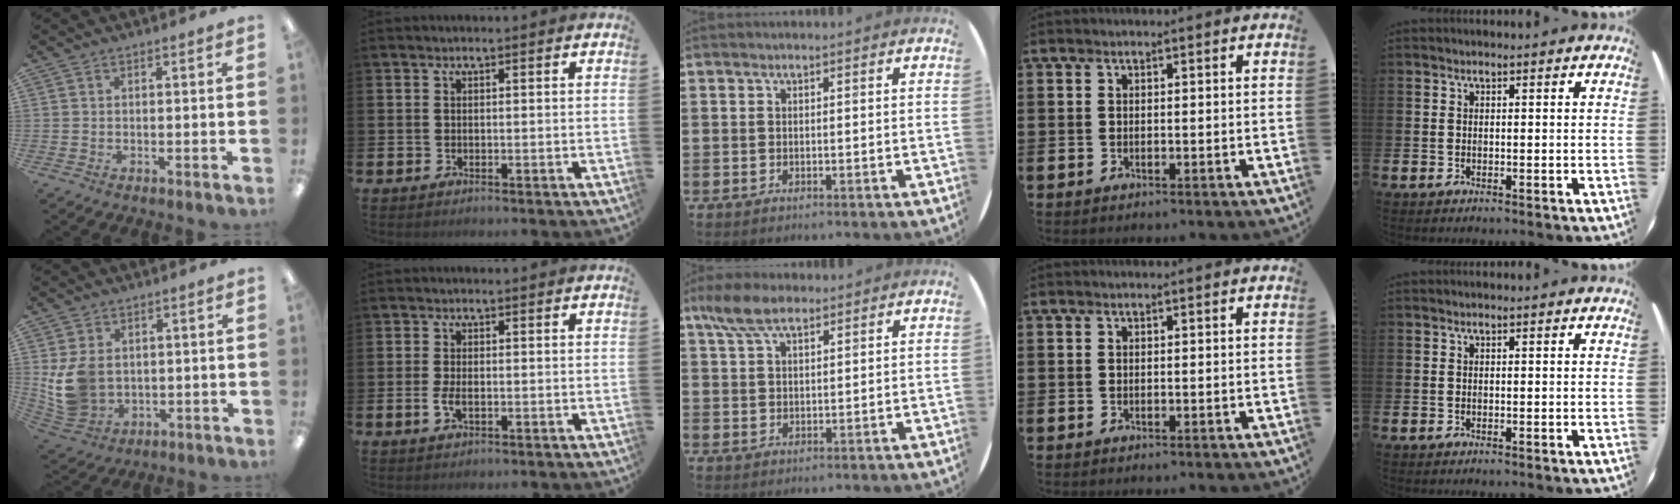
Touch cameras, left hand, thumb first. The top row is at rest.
{"thumb": {"total": 10.0, "force": [1.0, 8.1, 5.8], "torque": [-0.141, 0.011, 0.025]}, "index": {"total": 2.3, "force": [-0.3, 1.1, 2.0], "torque": [-0.030, -0.001, -0.008]}, "middle": {"total": 5.8, "force": [4.2, 2.4, 3.3], "torque": [-0.065, -0.001, 0.076]}}